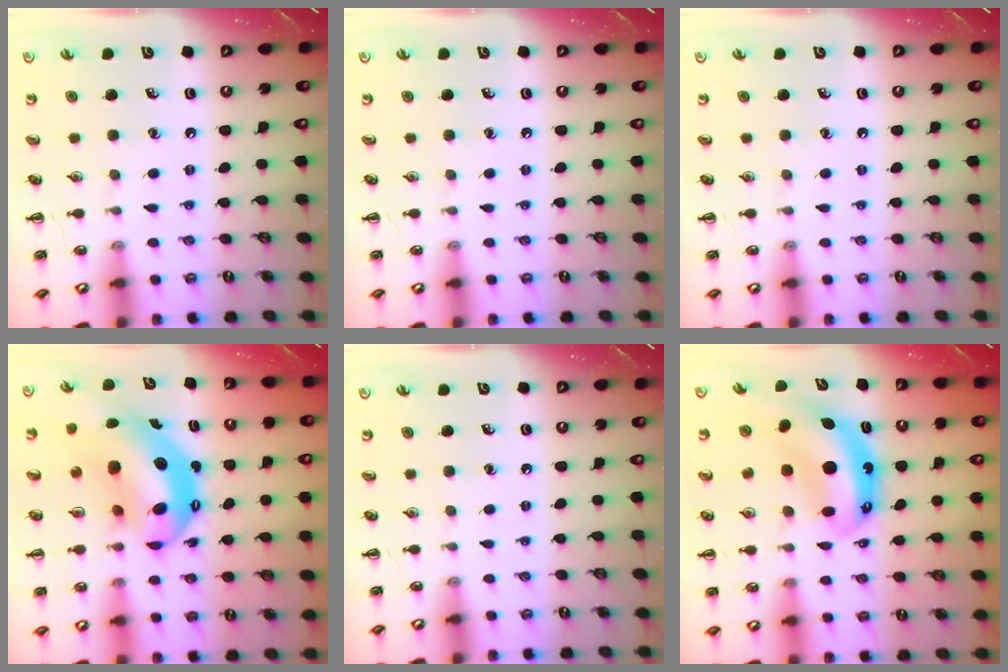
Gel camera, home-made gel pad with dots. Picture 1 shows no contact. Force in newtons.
{"total": 0.0}
{"total": 0.0}
{"total": 12.0, "press": 11.6, "slide": 3.0}
{"total": 0.0}
{"total": 8.8, "press": 8.6, "slide": 1.9}